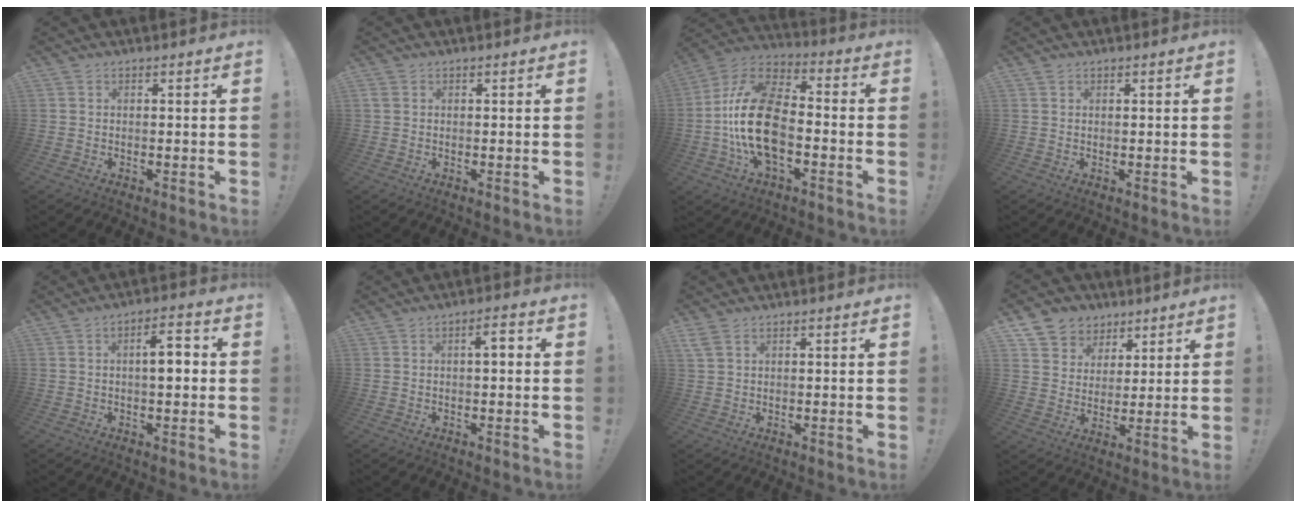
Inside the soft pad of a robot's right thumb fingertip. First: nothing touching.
{"total": 1.4, "force": [0.6, 1.1, 0.7], "torque": [-0.012, 0.004, 0.011]}
{"total": 21.2, "force": [-4.1, 11.9, 17.0], "torque": [-0.329, 0.033, -0.063]}
{"total": 0.7, "force": [0.5, 0.3, 0.3], "torque": [-0.008, 0.001, 0.011]}
{"total": 6.9, "force": [0.0, 2.6, 6.4], "torque": [-0.088, 0.006, -0.008]}
{"total": 3.5, "force": [0.1, 1.1, 3.4], "torque": [-0.053, 0.006, -0.005]}
{"total": 2.8, "force": [1.6, 1.4, 1.8], "torque": [-0.040, 0.000, 0.032]}
{"total": 8.0, "force": [4.3, 6.7, 0.7], "torque": [-0.009, -0.036, 0.089]}